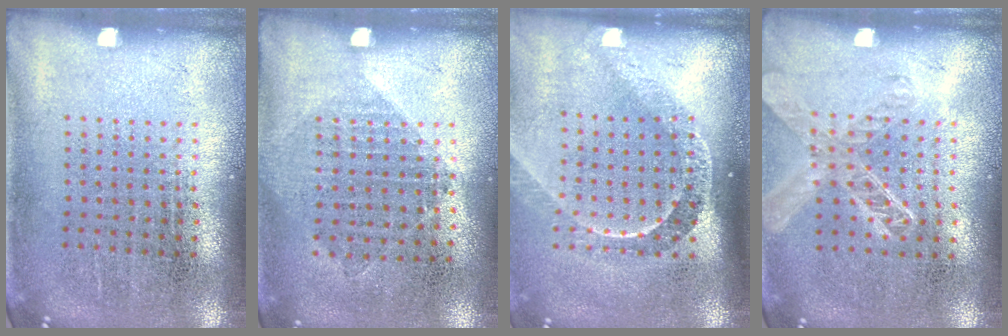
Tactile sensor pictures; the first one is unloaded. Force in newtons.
{"total": 1.1, "press": 0.9, "slide": 0.5}
{"total": 2.1, "press": 1.5, "slide": 1.5}
{"total": 1.3, "press": 1.2, "slide": 0.5}